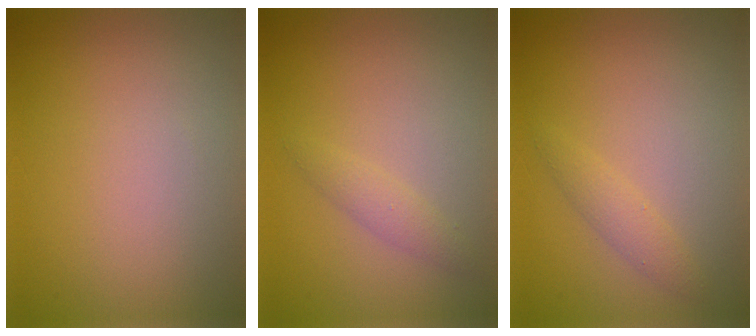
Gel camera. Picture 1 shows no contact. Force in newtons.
{"total": 1.4, "press": 1.4, "slide": 0.0}
{"total": 1.5, "press": 1.5, "slide": 0.1}